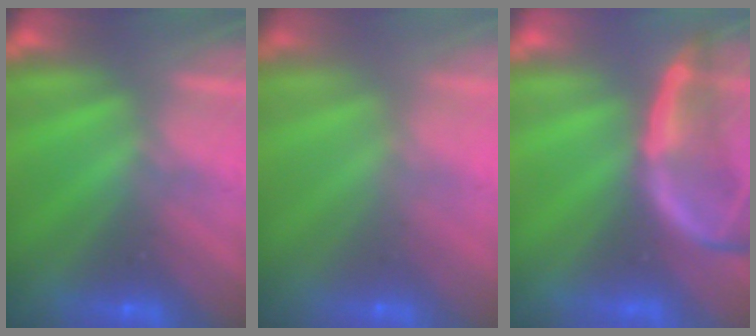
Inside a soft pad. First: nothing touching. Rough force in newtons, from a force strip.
{"total": 2.7}
{"total": 2.1}